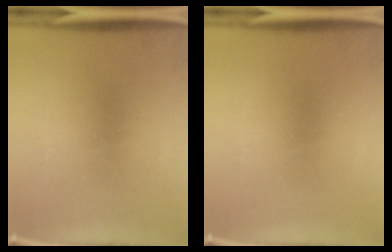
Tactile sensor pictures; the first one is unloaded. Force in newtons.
{"total": 0.0}